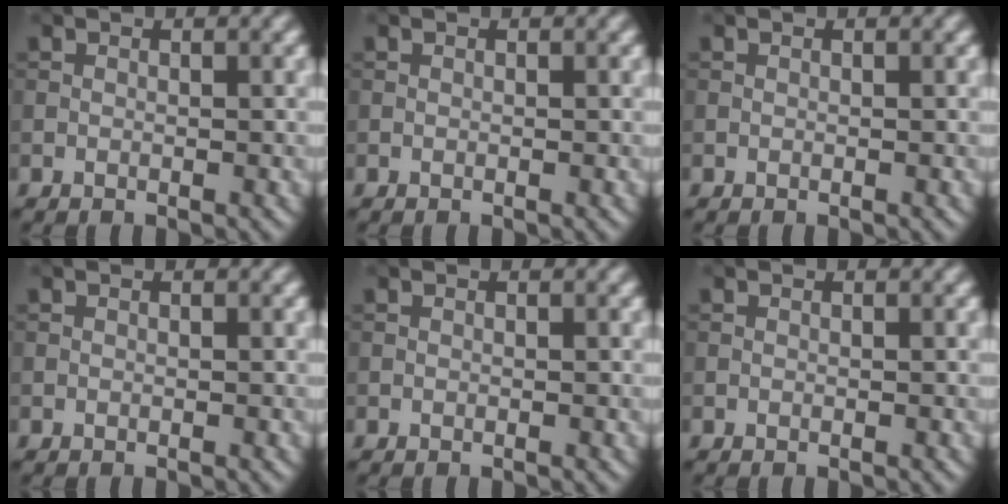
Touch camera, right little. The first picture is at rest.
{"total": 0.0}
{"total": 0.0}
{"total": 0.0}
{"total": 0.0}
{"total": 0.0}